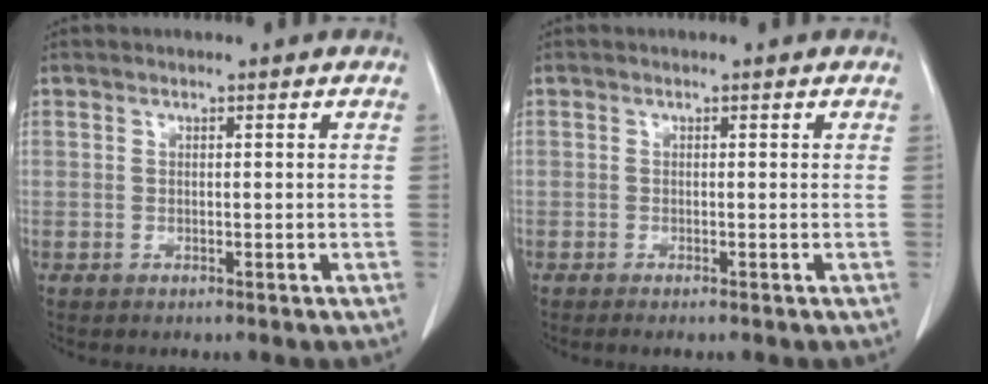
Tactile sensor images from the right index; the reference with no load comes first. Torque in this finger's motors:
{"motor_torque": [-0.06, 0.09, 0.04, 0.01]}